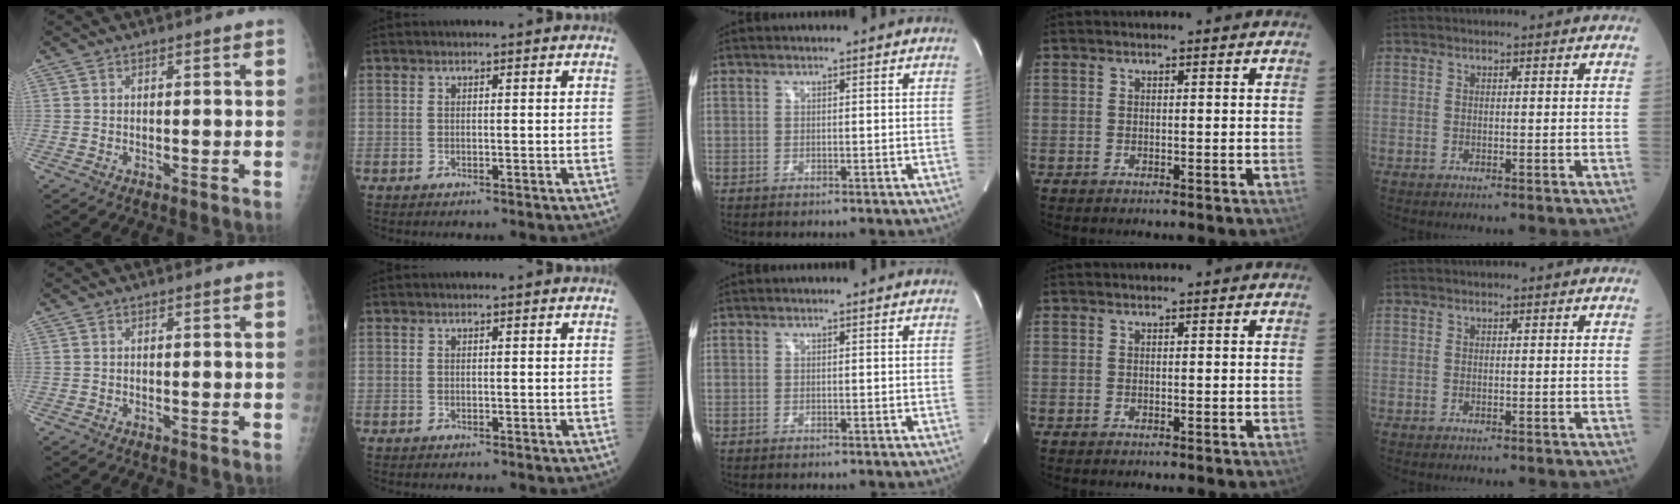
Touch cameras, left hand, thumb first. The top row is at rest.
{}